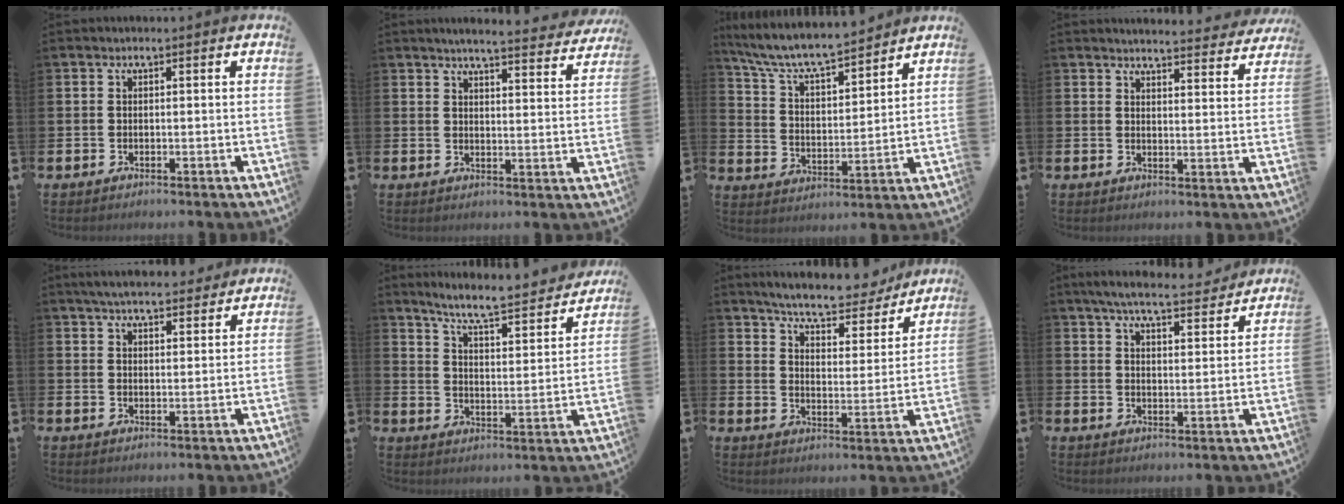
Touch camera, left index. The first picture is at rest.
{"total": 5.0, "force": [4.8, 0.0, 1.4], "torque": [-0.030, -0.035, 0.080]}
{"total": 8.2, "force": [7.7, 1.1, 2.5], "torque": [-0.085, -0.057, 0.134]}
{"total": 4.3, "force": [4.3, 0.2, 0.3], "torque": [-0.006, -0.033, 0.074]}
{"total": 5.3, "force": [5.1, 0.8, 1.1], "torque": [-0.023, -0.022, 0.090]}
{"total": 7.5, "force": [6.9, 0.6, 2.8], "torque": [-0.077, -0.054, 0.113]}
{"total": 7.5, "force": [7.2, 1.1, 2.1], "torque": [-0.056, -0.052, 0.121]}
{"total": 6.6, "force": [6.3, 0.7, 2.1], "torque": [-0.047, -0.039, 0.107]}